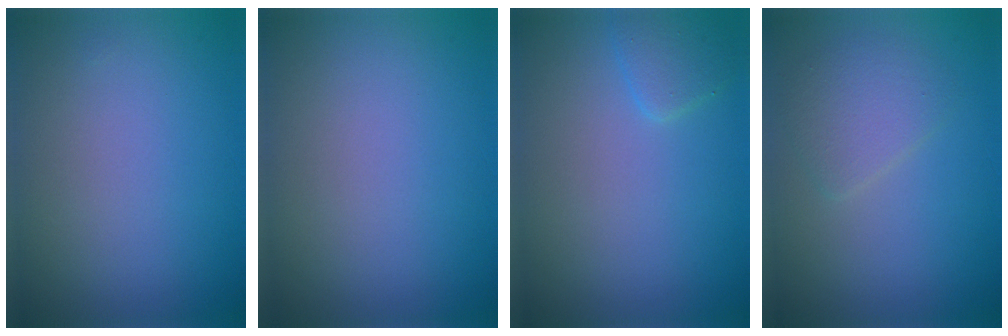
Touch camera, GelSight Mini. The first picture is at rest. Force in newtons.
{"total": 0.0}
{"total": 1.5, "press": 1.5, "slide": 0.1}
{"total": 2.4, "press": 2.4, "slide": 0.1}